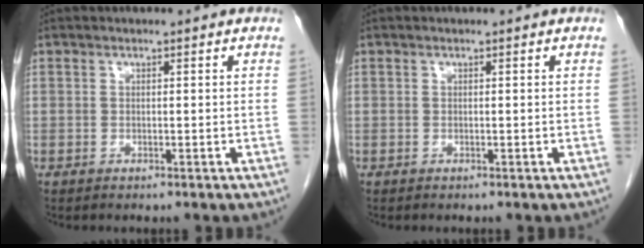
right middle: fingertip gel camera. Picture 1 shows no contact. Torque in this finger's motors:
{"motor_torque": [0.18, 0.00, 0.03, 0.01]}